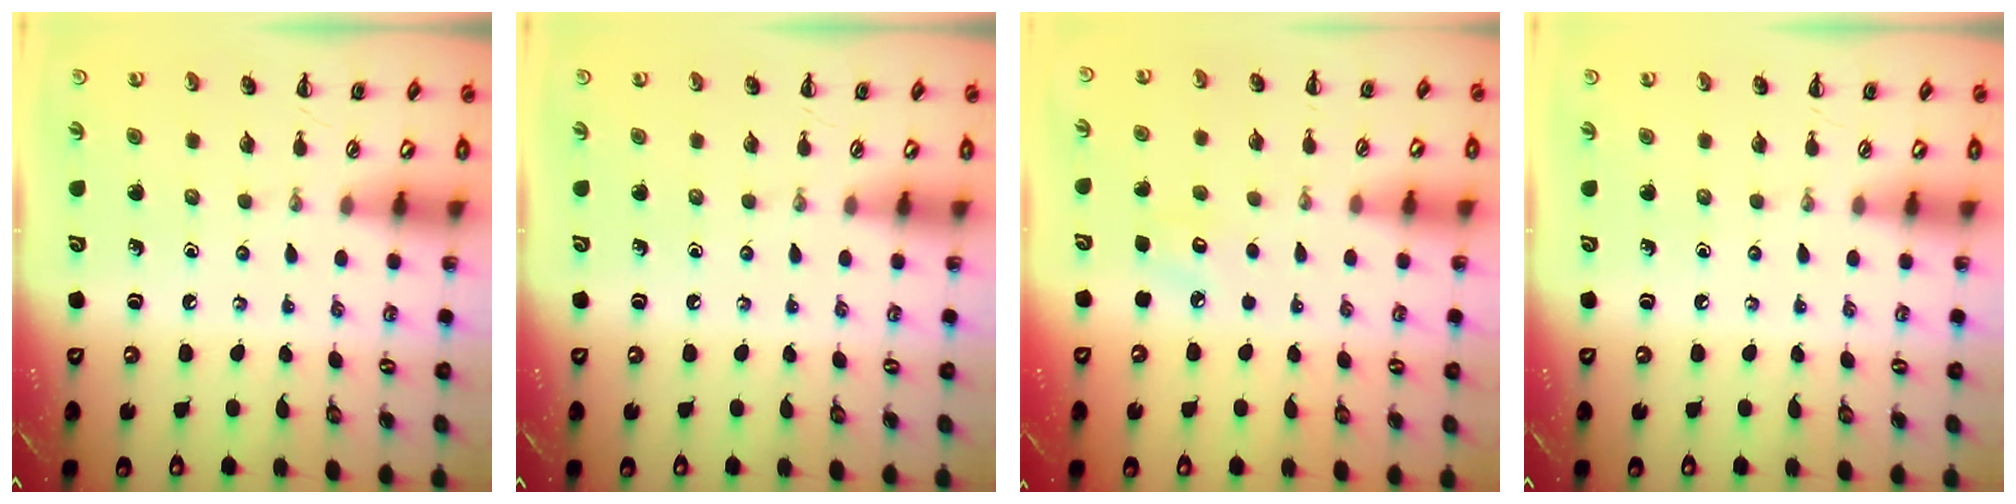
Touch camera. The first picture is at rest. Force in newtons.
{"total": 0.0}
{"total": 4.9, "press": 4.7, "slide": 1.4}
{"total": 0.0}